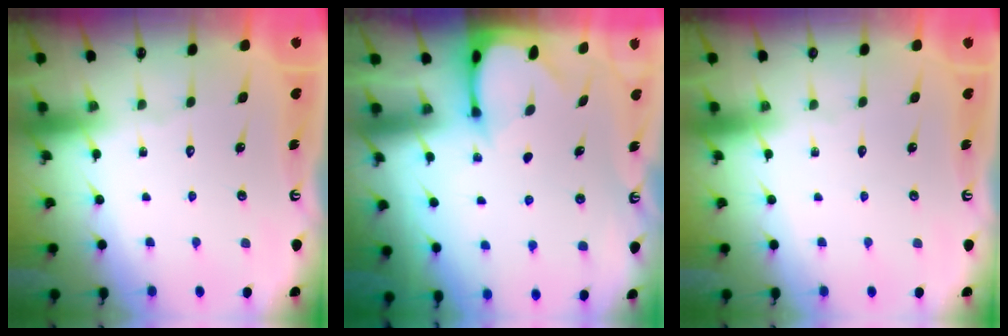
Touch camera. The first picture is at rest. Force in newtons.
{"total": 2.5, "press": 2.5, "slide": 0.3}
{"total": 0.0}